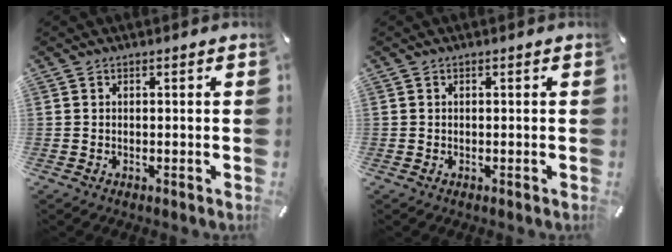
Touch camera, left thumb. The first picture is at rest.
{"total": 0.0}